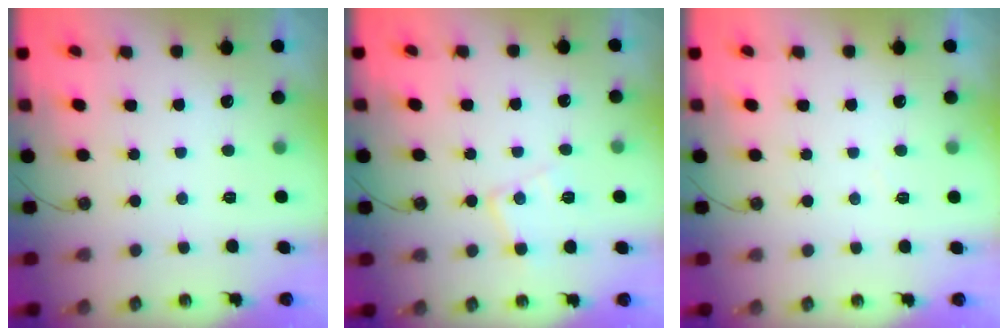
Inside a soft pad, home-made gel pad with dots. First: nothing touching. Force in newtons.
{"total": 9.1, "press": 9.0, "slide": 0.6}
{"total": 2.6, "press": 2.6, "slide": 0.4}